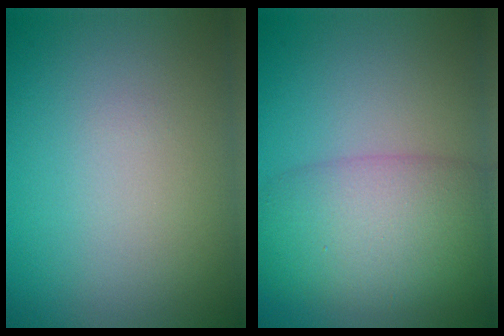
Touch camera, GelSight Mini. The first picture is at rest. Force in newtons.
{"total": 7.6, "press": 7.6, "slide": 0.6}